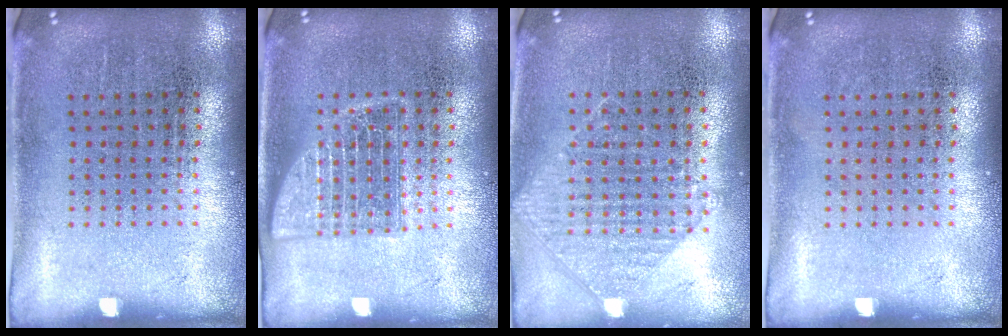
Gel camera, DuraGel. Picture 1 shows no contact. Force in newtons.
{"total": 2.5, "press": 2.5, "slide": 0.4}
{"total": 0.9, "press": 0.8, "slide": 0.3}
{"total": 0.0}